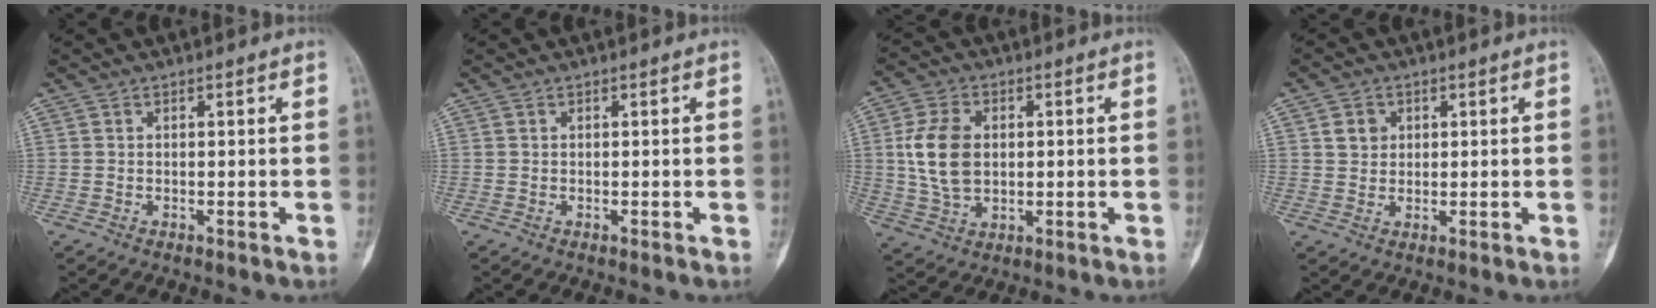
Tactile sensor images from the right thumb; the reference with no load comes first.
{"total": 0.0}
{"total": 10.3, "force": [1.0, 7.0, 7.4], "torque": [-0.137, 0.002, 0.023]}
{"total": 3.2, "force": [1.2, 2.7, 1.1], "torque": [-0.004, -0.005, 0.020]}